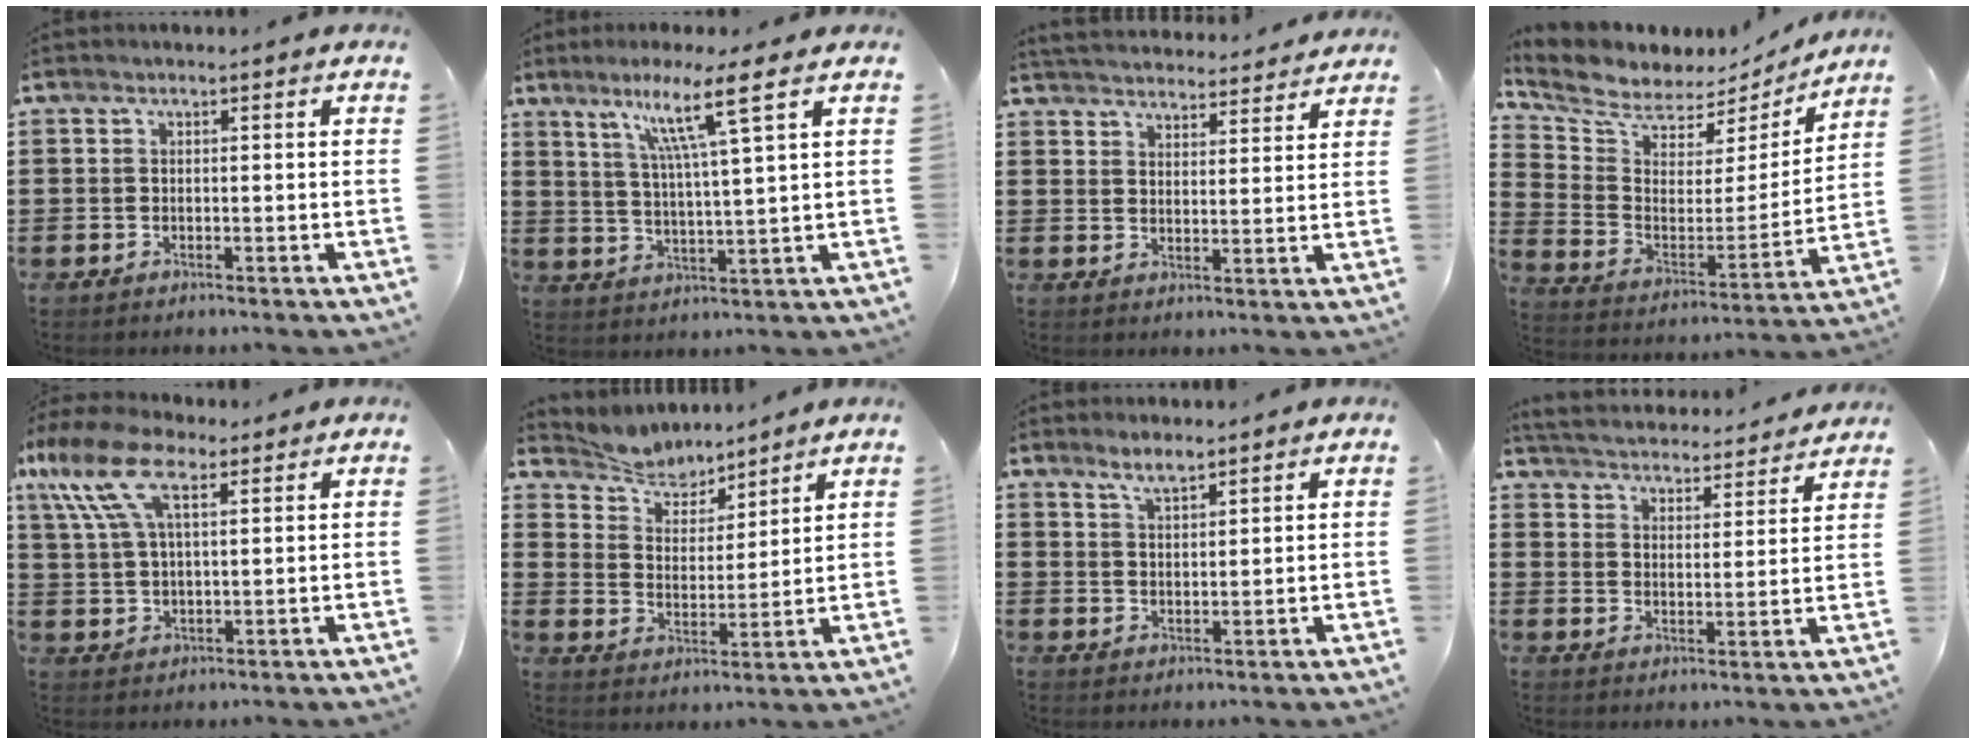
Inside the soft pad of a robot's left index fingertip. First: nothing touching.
{"total": 9.1, "force": [5.3, -0.6, 7.4], "torque": [-0.150, -0.009, 0.083]}
{"total": 4.2, "force": [4.2, 0.2, 0.2], "torque": [-0.021, -0.022, 0.074]}
{"total": 6.4, "force": [5.5, 3.0, 1.4], "torque": [-0.067, -0.042, 0.096]}
{"total": 10.1, "force": [5.6, 4.4, 7.2], "torque": [-0.176, -0.002, 0.098]}
{"total": 5.4, "force": [5.1, 1.6, 0.4], "torque": [-0.038, -0.026, 0.090]}
{"total": 3.3, "force": [2.7, 0.8, 1.6], "torque": [-0.038, 0.002, 0.048]}
{"total": 3.9, "force": [3.8, -0.2, -0.2], "torque": [-0.021, -0.035, 0.061]}